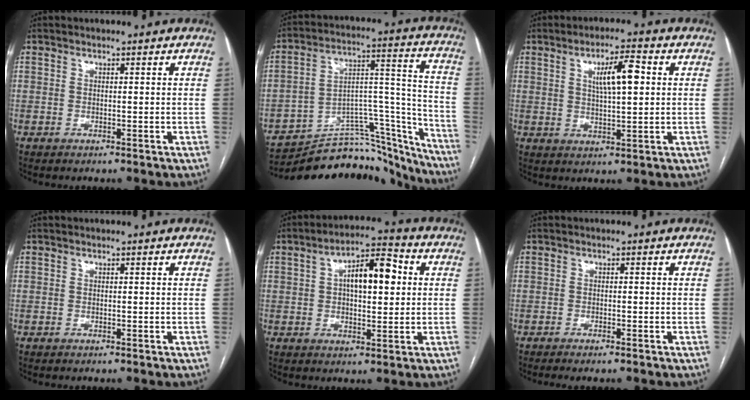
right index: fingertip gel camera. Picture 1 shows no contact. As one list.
[{"total": 25.9, "force": [-24.3, 6.3, 6.7], "torque": [-0.064, 0.048, -0.349]}, {"total": 6.9, "force": [1.9, 1.3, 6.5], "torque": [-0.112, 0.010, 0.034]}, {"total": 0.0}, {"total": 9.7, "force": [1.9, 3.6, 8.8], "torque": [-0.145, 0.026, 0.027]}, {"total": 2.2, "force": [-1.8, 0.0, 1.2], "torque": [-0.017, -0.004, -0.024]}]